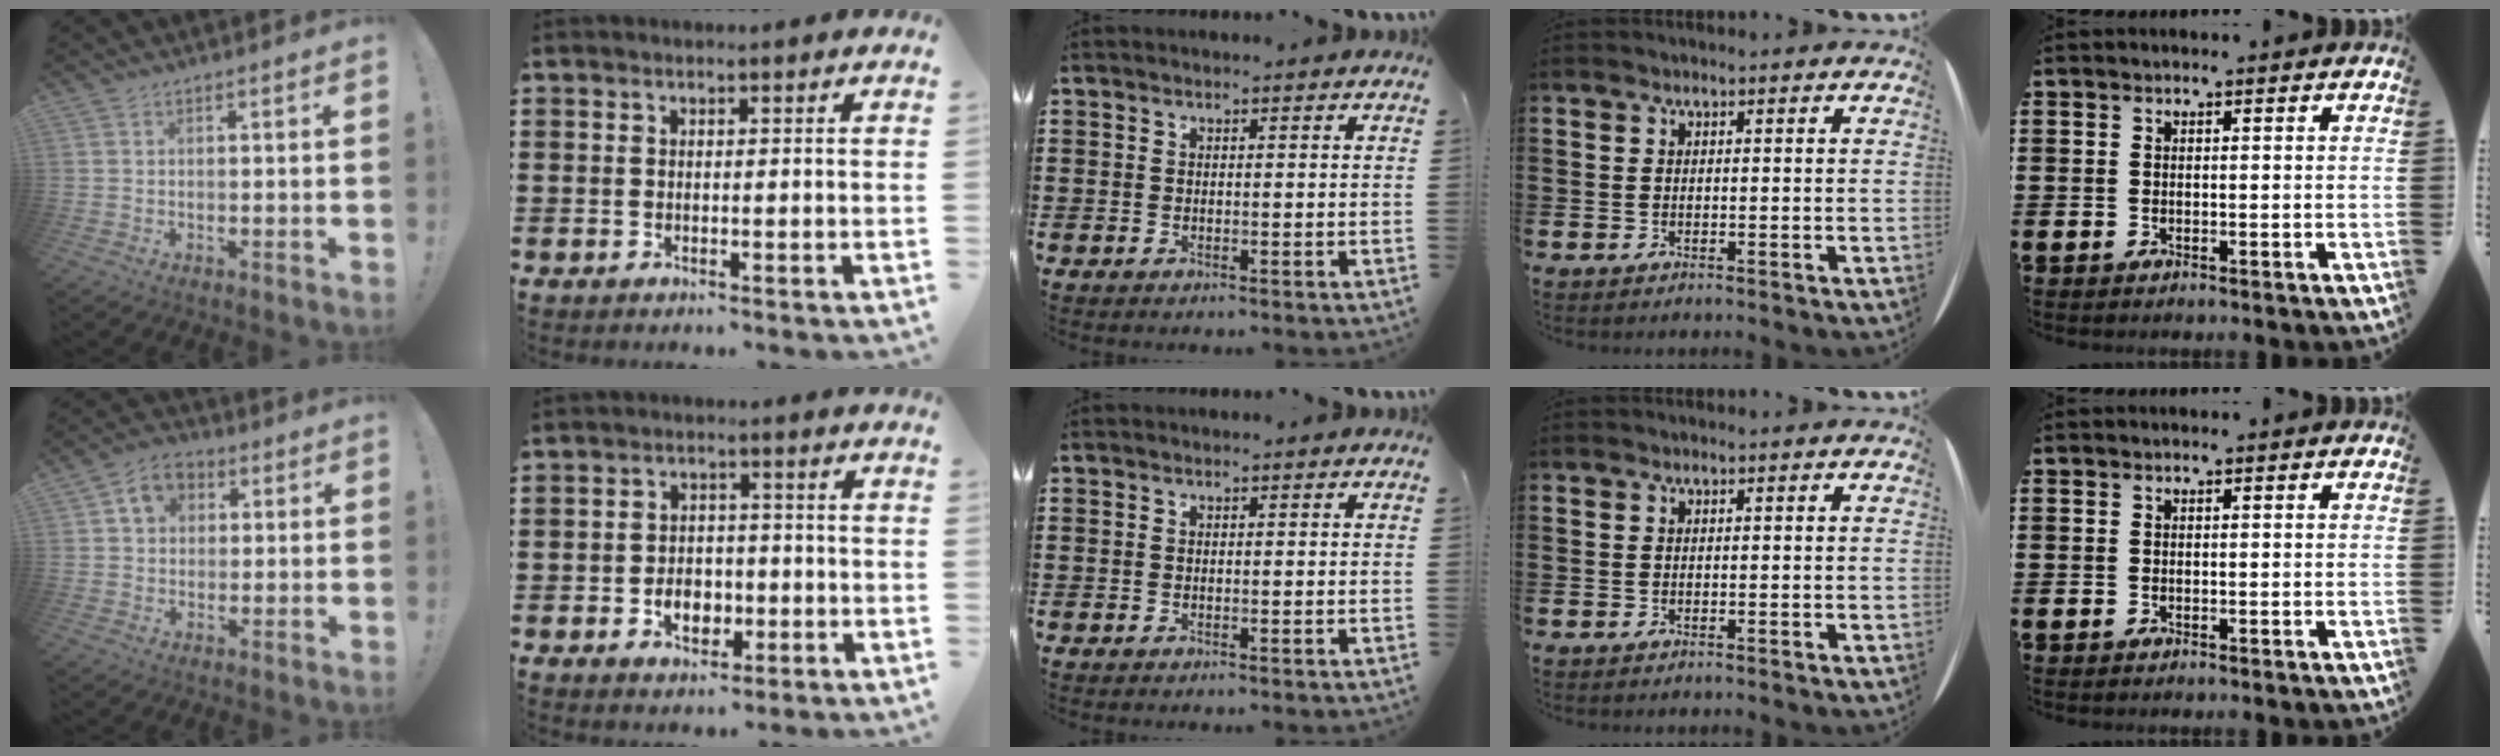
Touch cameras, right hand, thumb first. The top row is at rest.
{"thumb": {"total": 7.4, "force": [2.3, 5.9, 3.7], "torque": [-0.060, 0.008, 0.045]}, "index": {"total": 4.5, "force": [-1.5, 3.1, 2.8], "torque": [-0.041, -0.004, -0.030]}}